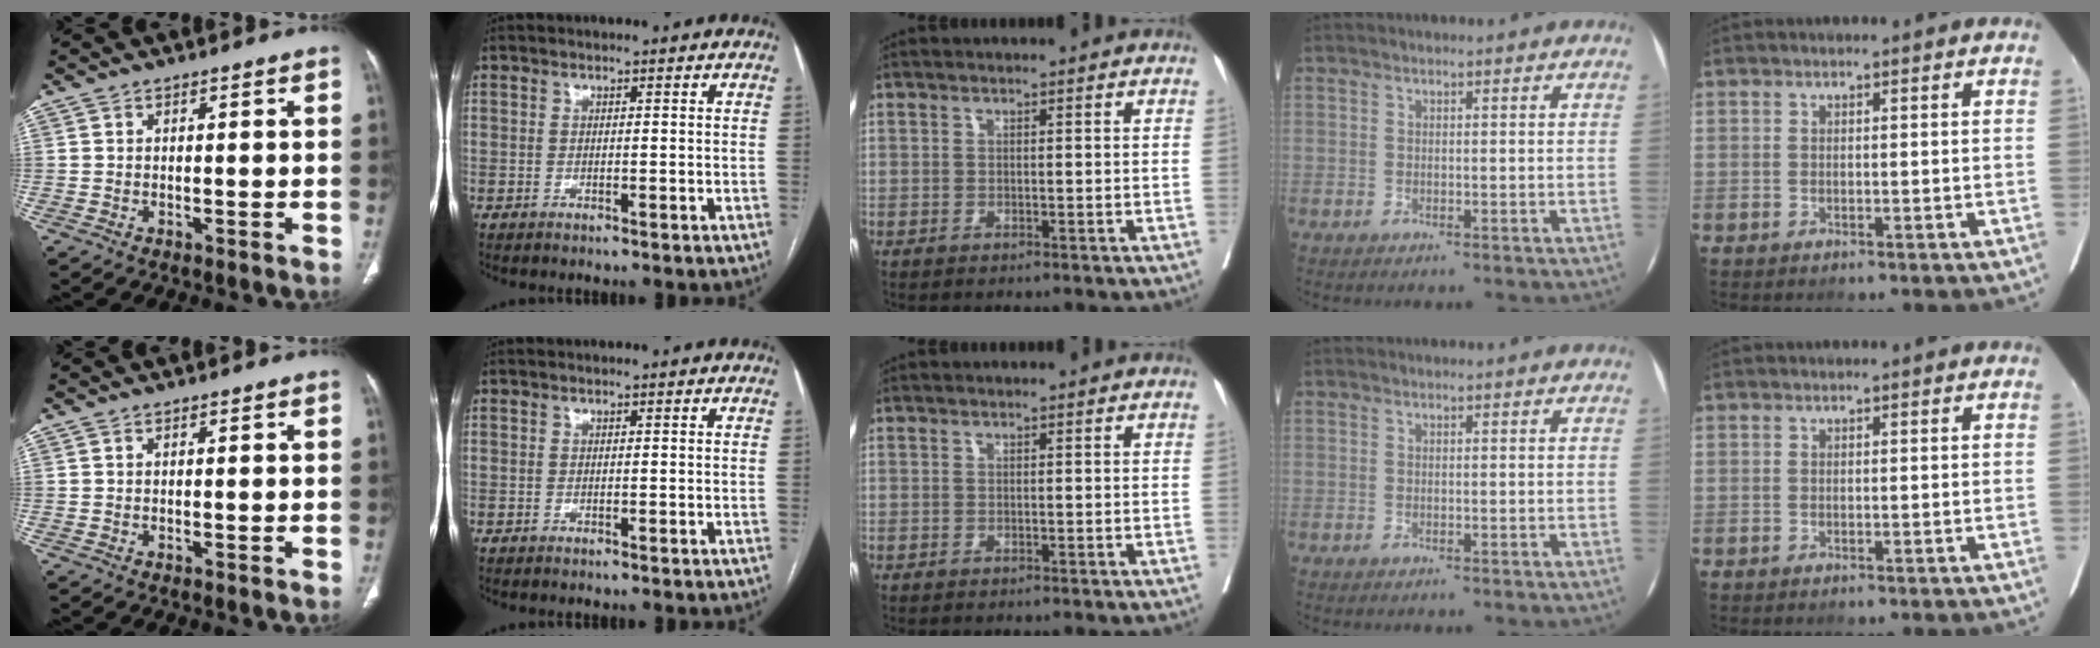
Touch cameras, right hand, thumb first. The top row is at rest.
{}